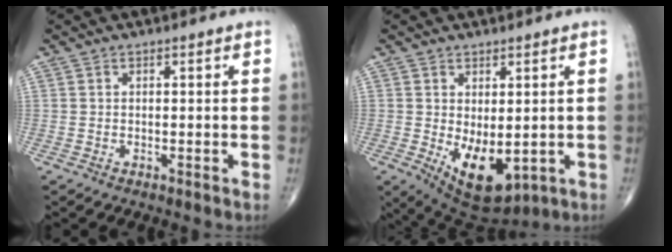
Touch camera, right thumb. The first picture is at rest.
{"total": 10.1, "force": [-1.5, 5.3, 8.5], "torque": [-0.119, -0.013, 0.002]}